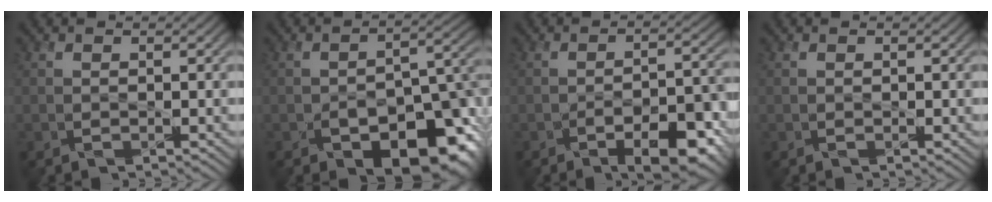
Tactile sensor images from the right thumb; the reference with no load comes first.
{"total": 12.9, "force": [-6.3, 6.7, 9.1], "torque": [-0.113, -0.027, -0.093]}
{"total": 8.3, "force": [-4.5, 3.1, 6.2], "torque": [-0.083, -0.004, -0.068]}
{"total": 0.0}